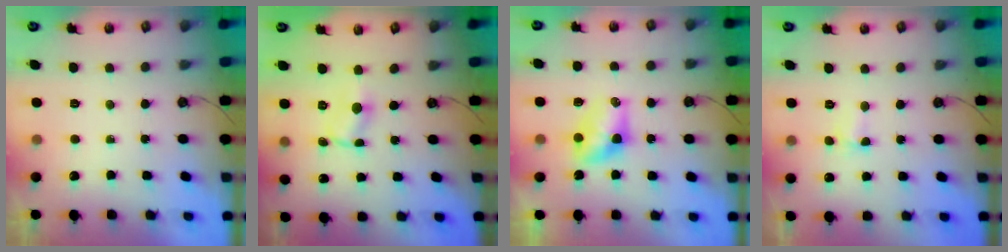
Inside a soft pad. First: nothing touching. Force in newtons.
{"total": 1.3, "press": 1.3, "slide": 0.2}
{"total": 6.9, "press": 6.9, "slide": 0.6}
{"total": 3.2, "press": 1.8, "slide": 2.6}